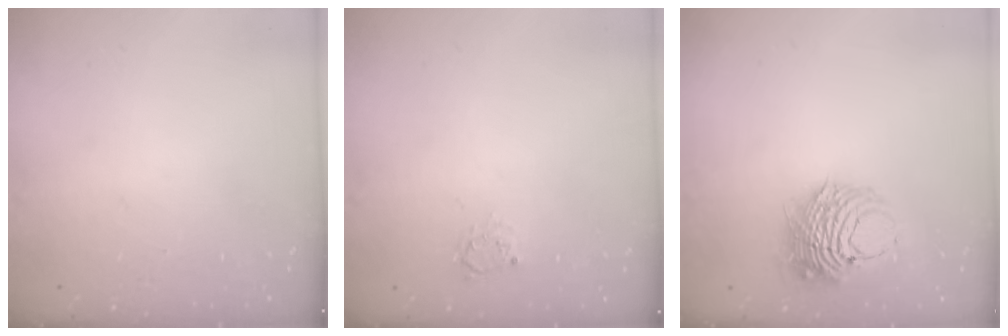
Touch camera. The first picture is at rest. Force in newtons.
{"total": 2.4, "press": 2.3, "slide": 0.3}
{"total": 9.0, "press": 8.9, "slide": 0.9}